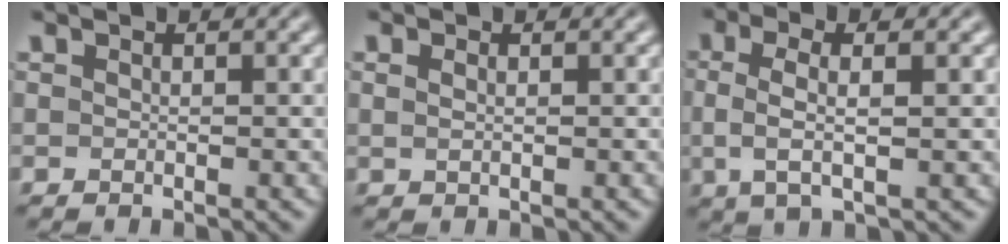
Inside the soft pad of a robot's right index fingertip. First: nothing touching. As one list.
[{"total": 0.7, "force": [0.3, -0.6, 0.3], "torque": [0.000, -0.005, 0.013]}, {"total": 3.7, "force": [0.5, 1.2, 3.5], "torque": [-0.066, 0.000, 0.012]}]